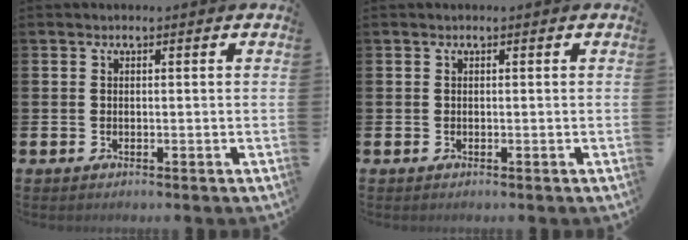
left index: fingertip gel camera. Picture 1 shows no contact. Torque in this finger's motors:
{"motor_torque": [-0.01, 0.01, 0.00, 0.00]}